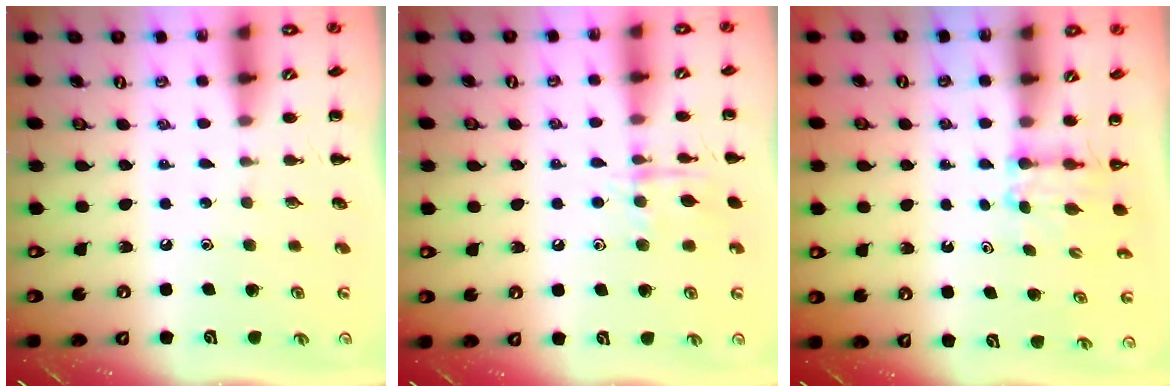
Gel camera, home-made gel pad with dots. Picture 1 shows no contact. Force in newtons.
{"total": 8.8, "press": 8.8, "slide": 0.6}
{"total": 2.7, "press": 2.5, "slide": 1.1}